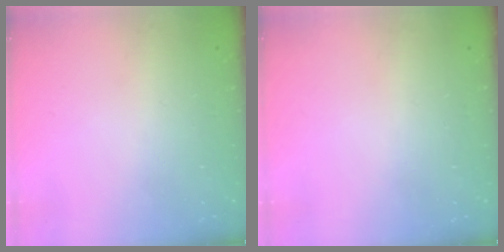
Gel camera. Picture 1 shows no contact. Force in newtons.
{"total": 0.0}